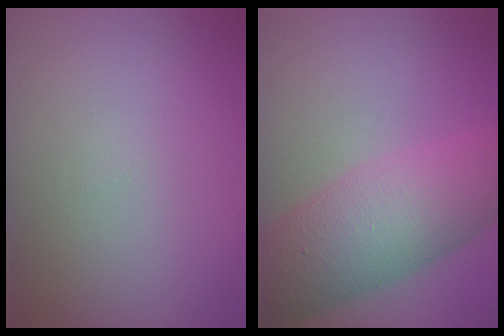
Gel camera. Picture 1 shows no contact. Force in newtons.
{"total": 9.6, "press": 9.6, "slide": 0.4}